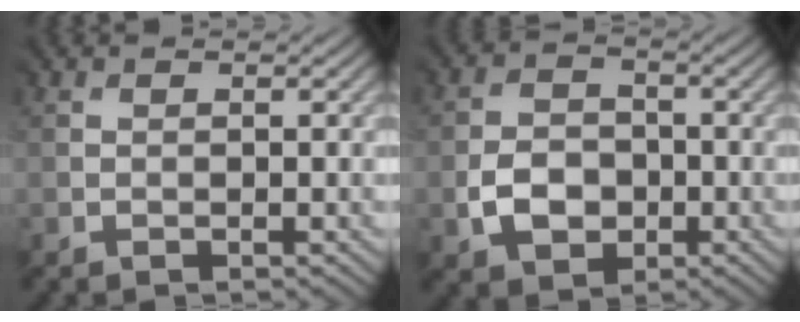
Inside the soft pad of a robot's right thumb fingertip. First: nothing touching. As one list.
[{"total": 3.1, "force": [-1.5, 2.6, 0.7], "torque": [-0.013, -0.005, -0.030]}]